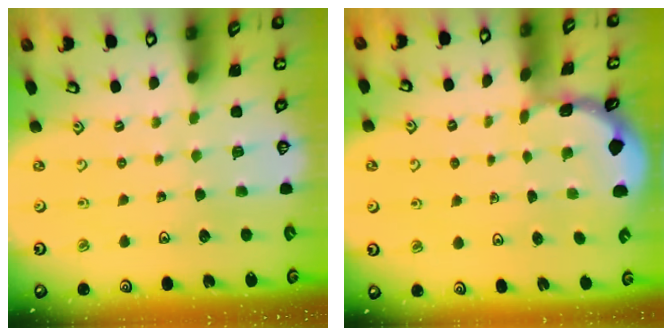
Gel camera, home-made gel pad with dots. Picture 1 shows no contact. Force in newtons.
{"total": 1.1, "press": 1.0, "slide": 0.1}